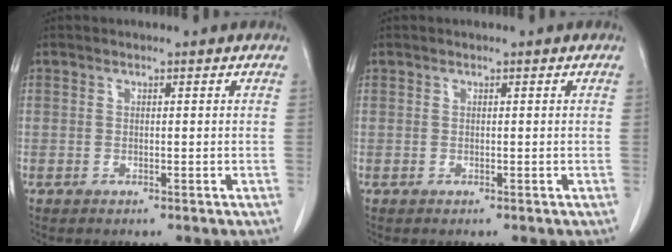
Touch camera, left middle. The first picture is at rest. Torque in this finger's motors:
{"motor_torque": [0.76, -0.80, 0.06, 0.01]}